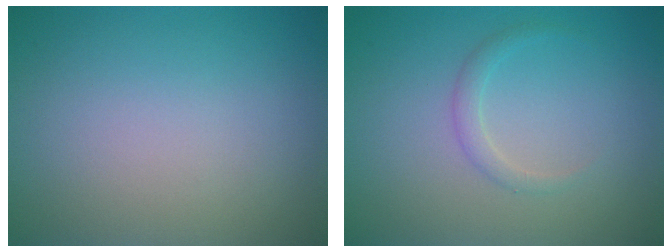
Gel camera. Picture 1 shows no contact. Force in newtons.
{"total": 1.2, "press": 1.2, "slide": 0.0}